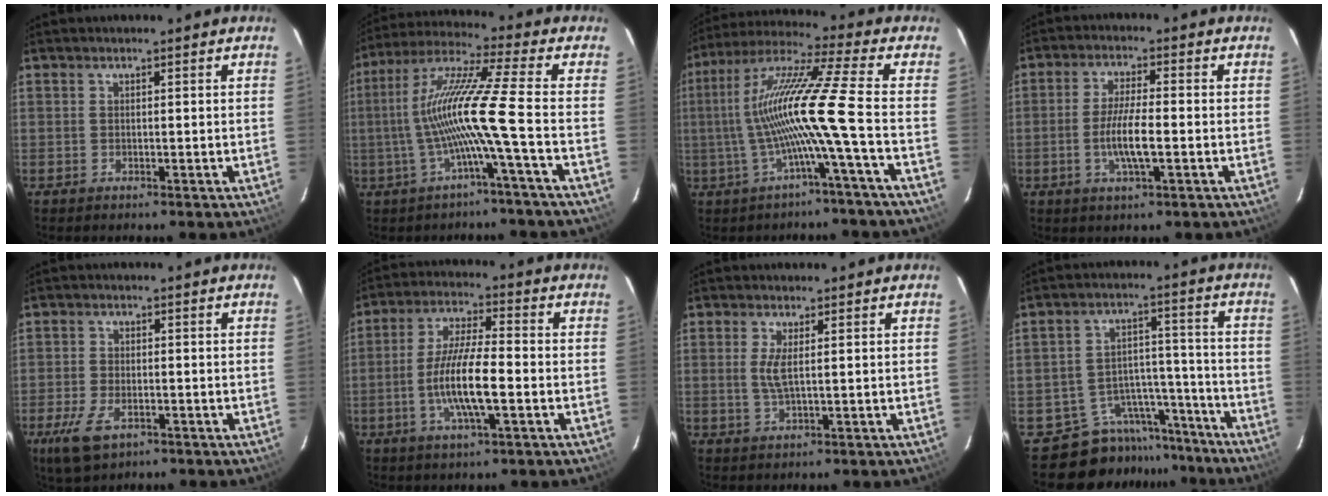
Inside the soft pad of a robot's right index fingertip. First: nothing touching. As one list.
[{"total": 12.7, "force": [-2.9, -2.3, 12.1], "torque": [-0.229, 0.003, -0.055]}, {"total": 13.8, "force": [-2.9, -2.6, 13.2], "torque": [-0.242, 0.002, -0.055]}, {"total": 6.9, "force": [-1.8, 1.2, 6.5], "torque": [-0.128, -0.005, -0.034]}, {"total": 7.3, "force": [-3.7, 3.6, 5.1], "torque": [-0.126, -0.016, -0.067]}, {"total": 10.9, "force": [-2.9, 1.9, 10.3], "torque": [-0.202, -0.005, -0.054]}, {"total": 3.0, "force": [0.5, 0.5, 2.9], "torque": [-0.062, -0.006, 0.009]}, {"total": 12.4, "force": [-10.8, 5.9, -0.6], "torque": [0.012, 0.067, -0.153]}]